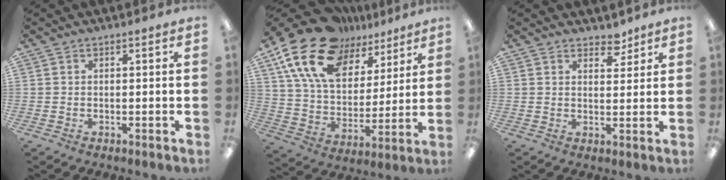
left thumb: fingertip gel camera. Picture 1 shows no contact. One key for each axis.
{"total": 20.7, "fx": 13.0, "fy": 11.7, "fz": 11.0, "tx": -0.222, "ty": -0.063, "tz": 0.240}
{"total": 4.1, "fx": 3.5, "fy": 2.0, "fz": 0.9, "tx": 0.007, "ty": -0.026, "tz": 0.059}